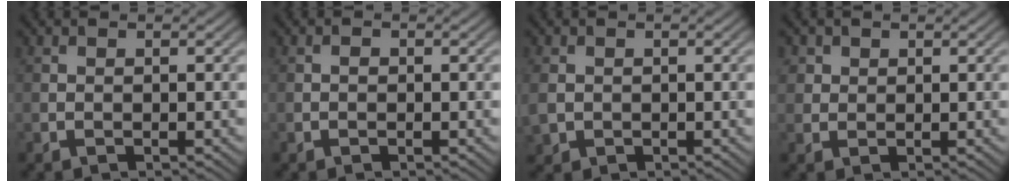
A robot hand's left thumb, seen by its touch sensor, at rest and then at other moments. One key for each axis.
{"total": 0.6, "fx": -0.2, "fy": 0.4, "fz": 0.3, "tx": -0.003, "ty": 0.000, "tz": -0.005}
{"total": 2.7, "fx": -0.1, "fy": 2.4, "fz": 1.3, "tx": -0.043, "ty": -0.005, "tz": -0.001}
{"total": 2.4, "fx": 1.1, "fy": 2.0, "fz": 0.6, "tx": -0.019, "ty": -0.005, "tz": 0.023}